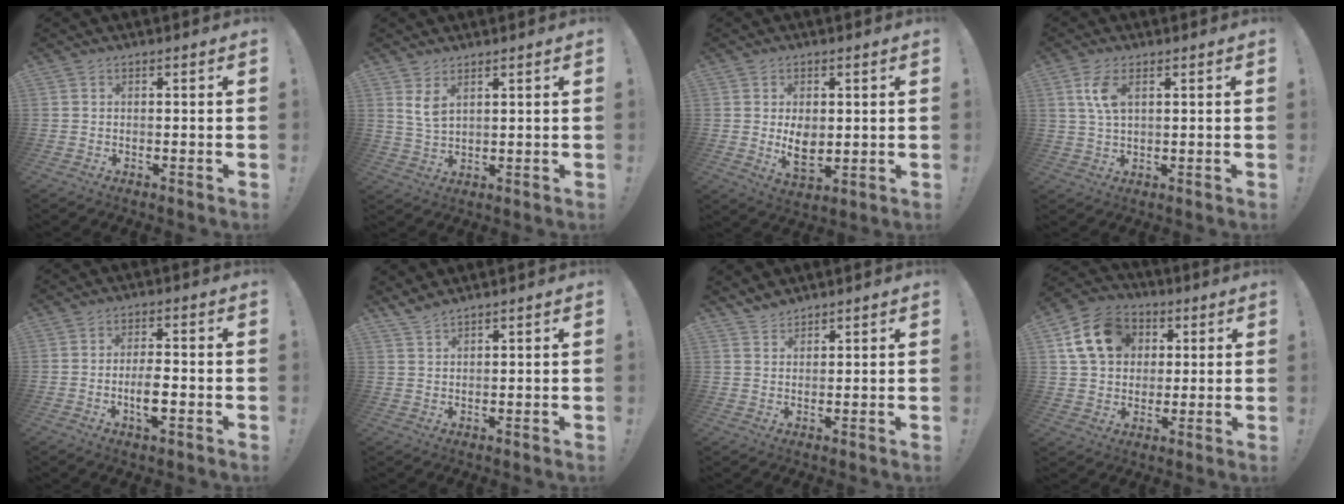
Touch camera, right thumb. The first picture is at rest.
{"total": 4.6, "force": [2.8, 1.8, 3.2], "torque": [-0.053, -0.016, 0.050]}
{"total": 6.9, "force": [0.4, 4.5, 5.2], "torque": [-0.085, -0.009, 0.009]}
{"total": 6.4, "force": [2.1, 2.9, 5.2], "torque": [-0.104, -0.005, 0.032]}
{"total": 6.4, "force": [-2.1, 2.0, 5.7], "torque": [-0.112, 0.000, -0.038]}
{"total": 2.8, "force": [2.5, 0.2, 1.2], "torque": [-0.033, -0.011, 0.048]}
{"total": 3.3, "force": [3.1, 1.1, 0.6], "torque": [-0.016, -0.019, 0.060]}
{"total": 15.5, "force": [5.4, 12.1, 8.2], "torque": [-0.124, -0.006, 0.111]}